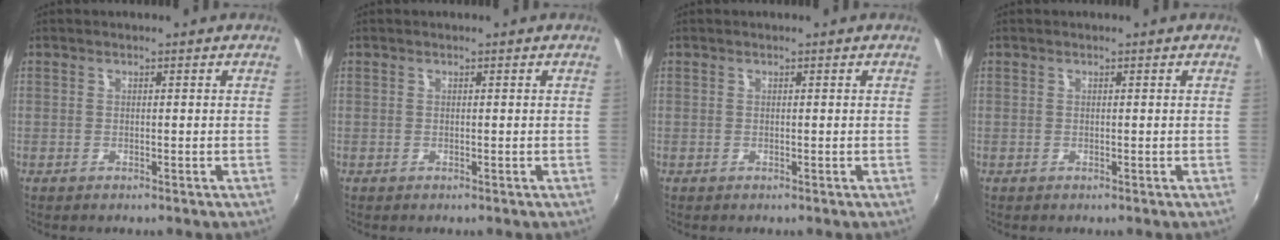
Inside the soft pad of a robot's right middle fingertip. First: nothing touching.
{"total": 0.0}
{"total": 0.0}
{"total": 0.0}